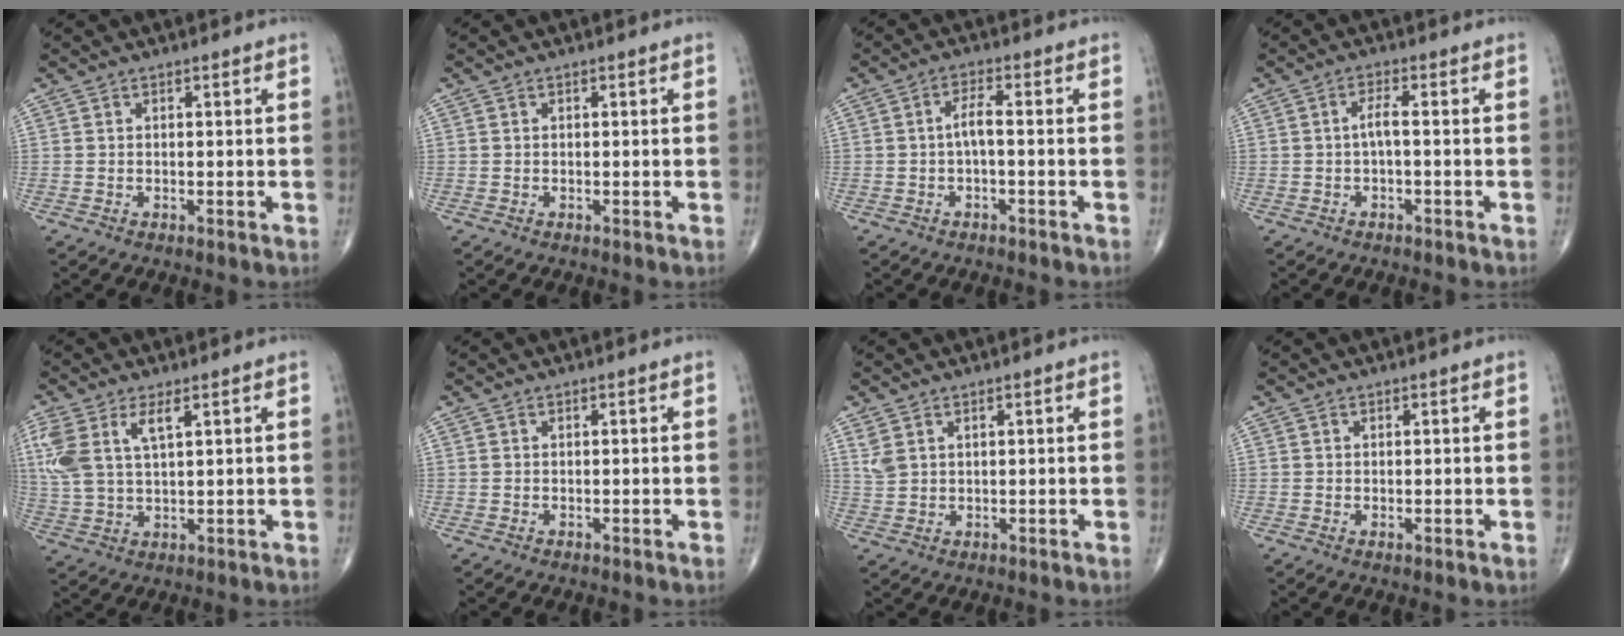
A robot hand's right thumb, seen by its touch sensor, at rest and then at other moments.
{"total": 0.0}
{"total": 2.8, "force": [-0.5, 0.6, 2.7], "torque": [-0.053, 0.015, -0.009]}
{"total": 2.2, "force": [-0.4, 0.2, 2.1], "torque": [-0.044, 0.011, -0.007]}
{"total": 9.8, "force": [3.8, 4.4, 7.9], "torque": [-0.190, 0.003, 0.085]}
{"total": 0.0}
{"total": 2.7, "force": [1.6, 1.6, 1.5], "torque": [-0.030, -0.003, 0.043]}
{"total": 0.6, "force": [0.1, 0.1, 0.5], "torque": [-0.009, -0.004, 0.001]}